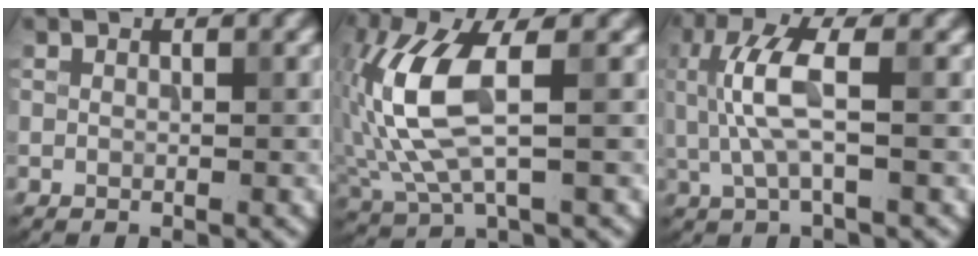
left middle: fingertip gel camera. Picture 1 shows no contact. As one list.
[{"total": 7.7, "force": [0.6, 3.1, 7.1], "torque": [-0.174, -0.002, 0.015]}, {"total": 4.9, "force": [0.5, 1.4, 4.7], "torque": [-0.111, 0.003, 0.009]}]